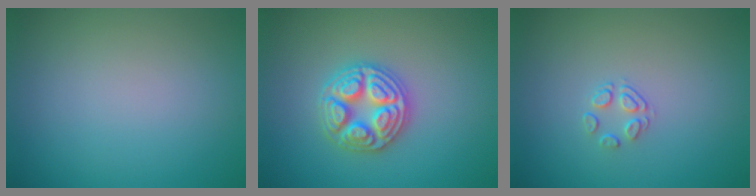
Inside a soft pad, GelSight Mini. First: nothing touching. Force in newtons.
{"total": 4.9, "press": 4.9, "slide": 0.5}
{"total": 1.5, "press": 0.8, "slide": 1.3}